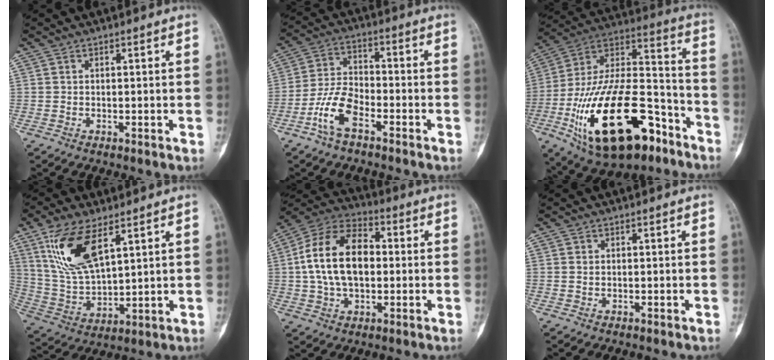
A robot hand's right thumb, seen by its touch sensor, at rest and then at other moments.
{"total": 8.5, "force": [-4.6, 4.0, 5.9], "torque": [-0.118, 0.029, -0.096]}
{"total": 31.2, "force": [-14.4, 14.9, 23.4], "torque": [-0.443, 0.065, -0.234]}
{"total": 14.5, "force": [7.3, 6.1, 11.0], "torque": [-0.210, -0.027, 0.153]}
{"total": 17.1, "force": [1.1, 10.6, 13.4], "torque": [-0.235, 0.028, 0.014]}
{"total": 0.6, "force": [0.2, 0.5, 0.4], "torque": [-0.004, 0.001, 0.005]}